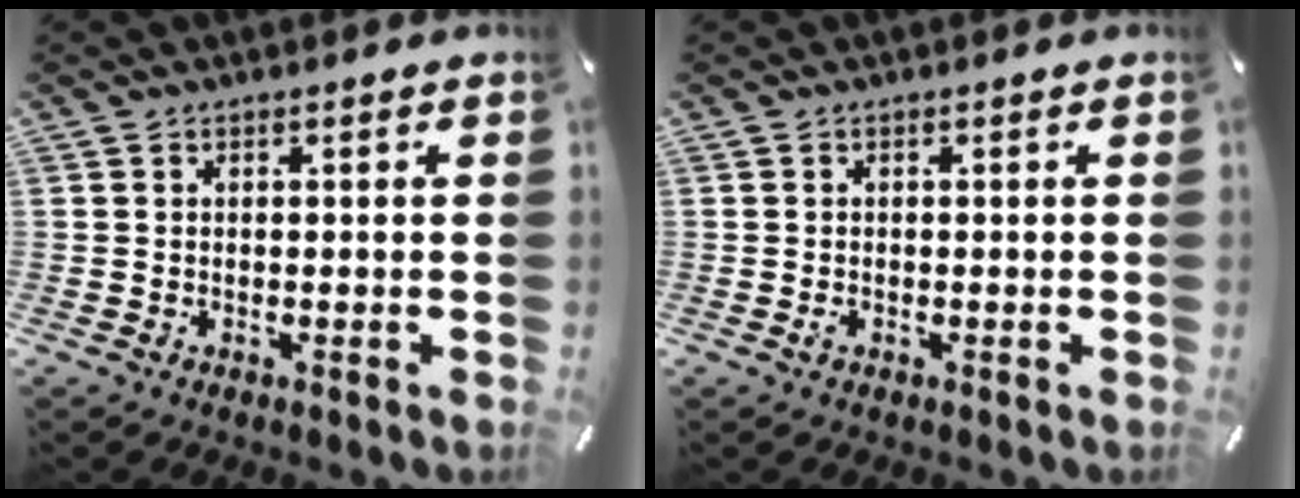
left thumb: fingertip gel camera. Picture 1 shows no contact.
{"total": 0.7, "force": [-0.3, 0.4, 0.5], "torque": [-0.009, -0.002, -0.005]}